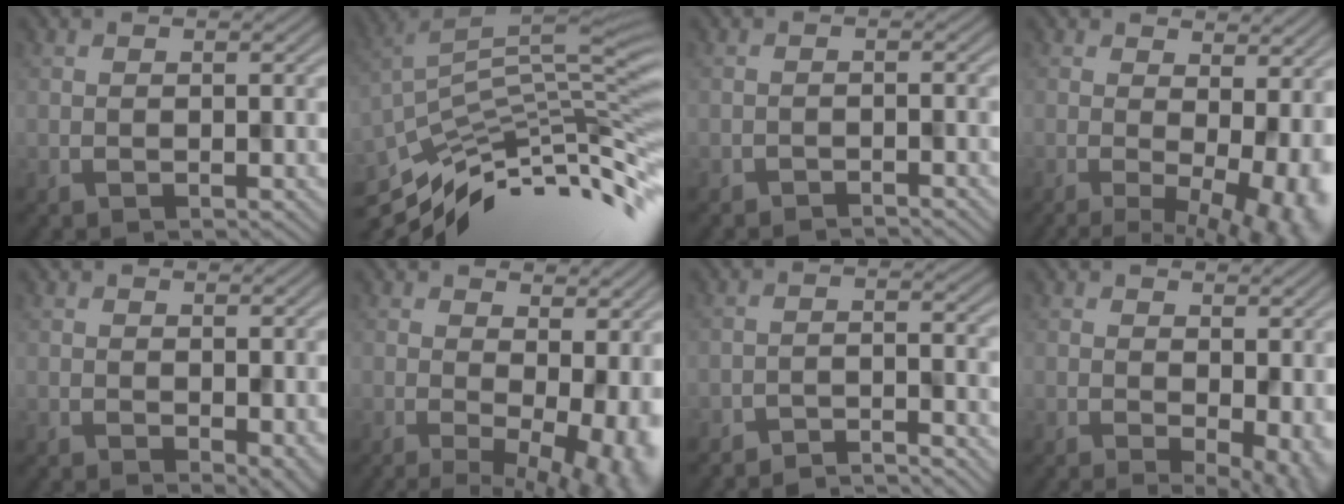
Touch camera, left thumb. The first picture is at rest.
{"total": 10.8, "force": [-7.2, 2.3, 7.7], "torque": [-0.157, 0.008, -0.121]}
{"total": 1.7, "force": [-1.3, -0.3, -1.0], "torque": [0.017, 0.006, -0.027]}
{"total": 7.6, "force": [0.2, 2.9, 7.1], "torque": [-0.074, 0.003, 0.024]}
{"total": 2.5, "force": [-0.3, 1.4, 2.1], "torque": [-0.027, -0.010, 0.013]}
{"total": 8.5, "force": [0.7, 3.8, 7.5], "torque": [-0.083, 0.002, 0.038]}
{"total": 4.3, "force": [-4.2, -0.4, -0.4], "torque": [0.011, 0.014, -0.076]}
{"total": 3.5, "force": [0.4, 1.7, 3.0], "torque": [-0.040, -0.012, 0.022]}